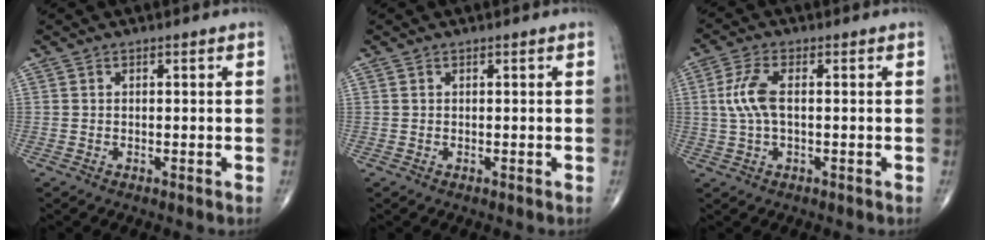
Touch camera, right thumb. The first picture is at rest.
{"total": 0.0}
{"total": 6.2, "force": [0.5, 2.7, 5.6], "torque": [-0.139, 0.012, 0.007]}